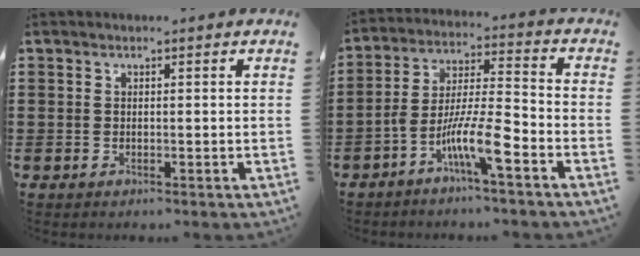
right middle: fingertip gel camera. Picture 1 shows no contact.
{"total": 9.6, "force": [-5.7, 1.5, 7.5], "torque": [-0.154, -0.001, -0.112]}